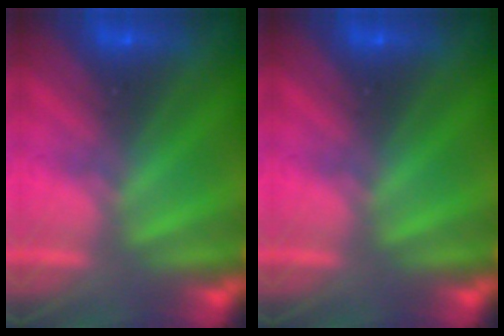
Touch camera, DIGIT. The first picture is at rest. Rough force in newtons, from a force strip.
{"total": 0.0}